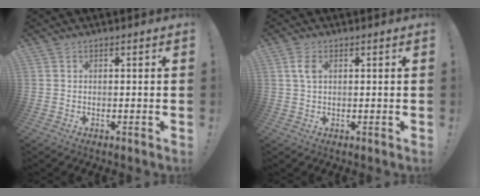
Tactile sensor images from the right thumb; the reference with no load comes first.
{"total": 3.7, "force": [1.1, 2.1, 2.8], "torque": [-0.044, 0.001, 0.018]}